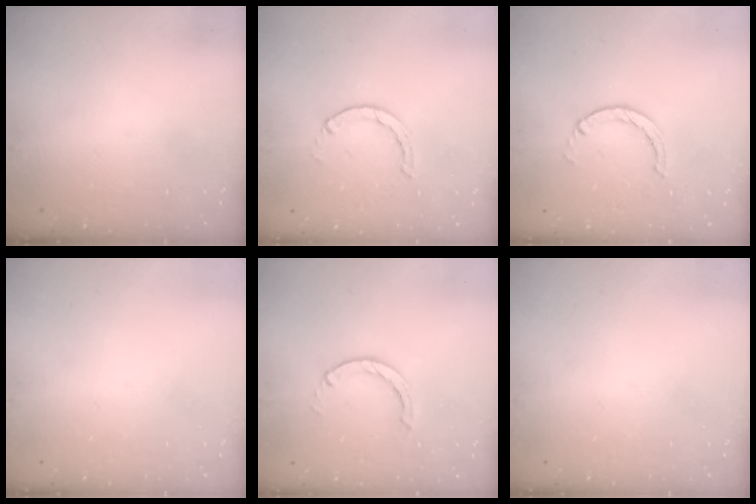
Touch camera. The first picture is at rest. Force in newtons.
{"total": 1.3, "press": 1.3, "slide": 0.3}
{"total": 1.2, "press": 1.2, "slide": 0.2}
{"total": 0.0}
{"total": 0.0}
{"total": 0.0}